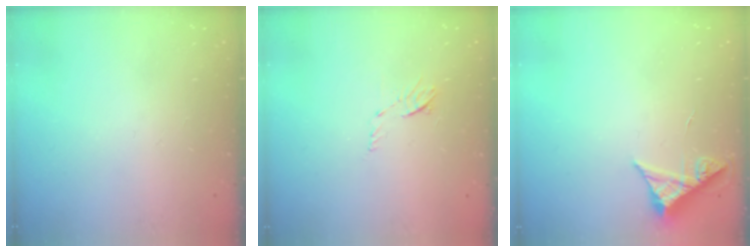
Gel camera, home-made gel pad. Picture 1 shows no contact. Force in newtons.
{"total": 5.7, "press": 5.6, "slide": 0.8}
{"total": 5.3, "press": 5.2, "slide": 0.6}